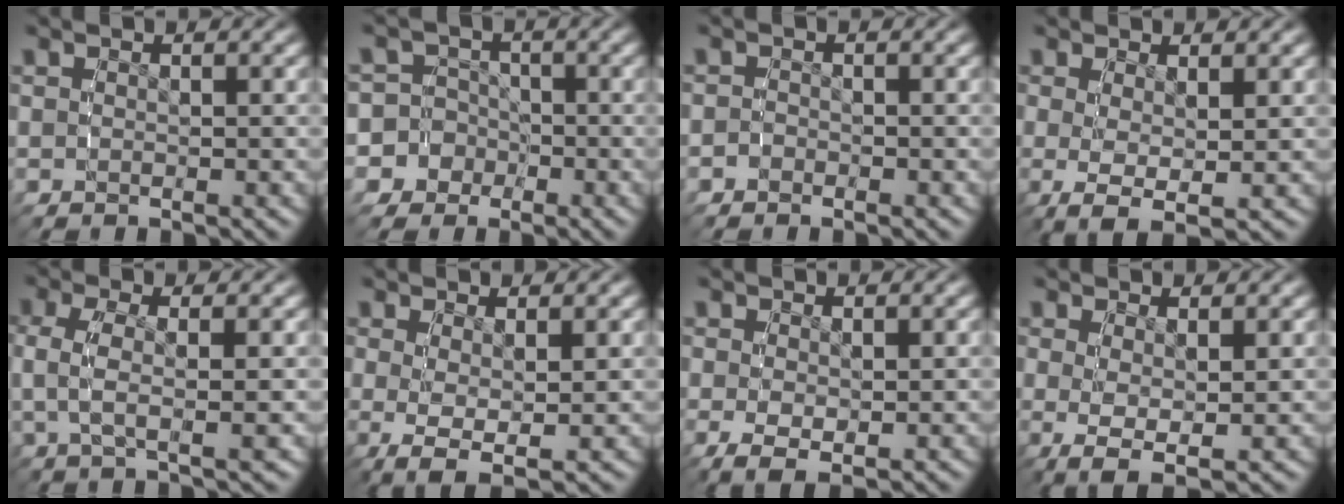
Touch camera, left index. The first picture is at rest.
{"total": 12.7, "force": [-4.2, 11.9, 1.9], "torque": [-0.091, -0.056, -0.080]}
{"total": 1.2, "force": [-0.9, 0.7, -0.2], "torque": [0.000, -0.006, -0.020]}
{"total": 3.8, "force": [-0.7, 1.6, 3.3], "torque": [-0.070, -0.021, 0.001]}
{"total": 3.4, "force": [0.7, 1.2, 3.1], "torque": [-0.073, 0.000, 0.011]}
{"total": 4.0, "force": [-0.6, 1.8, 3.5], "torque": [-0.073, -0.022, 0.002]}
{"total": 2.1, "force": [-0.4, 1.0, 1.8], "torque": [-0.034, -0.012, 0.000]}
{"total": 3.8, "force": [-0.5, 1.7, 3.4], "torque": [-0.069, -0.020, 0.003]}